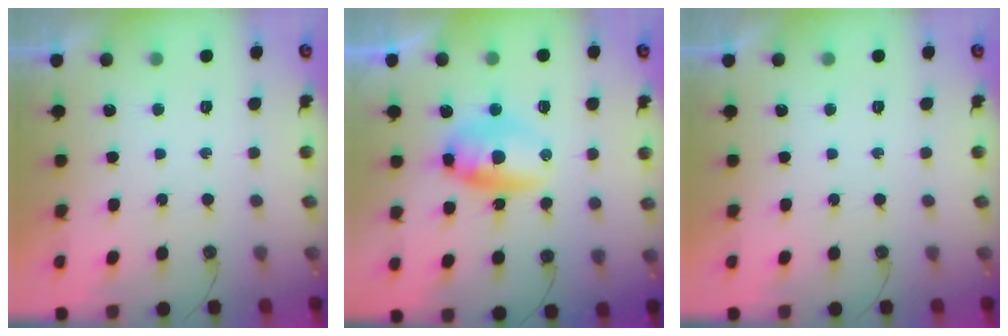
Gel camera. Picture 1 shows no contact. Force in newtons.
{"total": 8.5, "press": 8.4, "slide": 0.7}
{"total": 0.0}